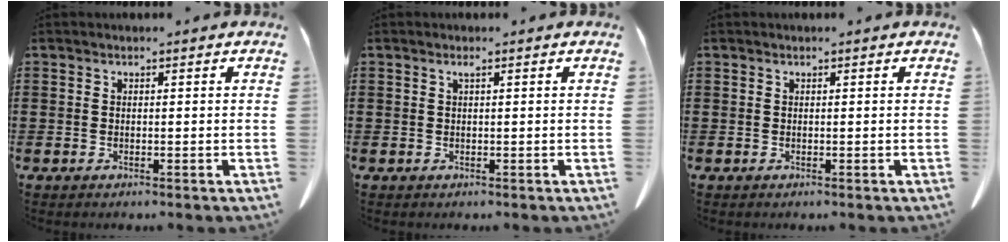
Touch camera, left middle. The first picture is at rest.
{"total": 0.7, "force": [0.3, 0.0, 0.6], "torque": [-0.012, 0.000, 0.005]}
{"total": 0.0}